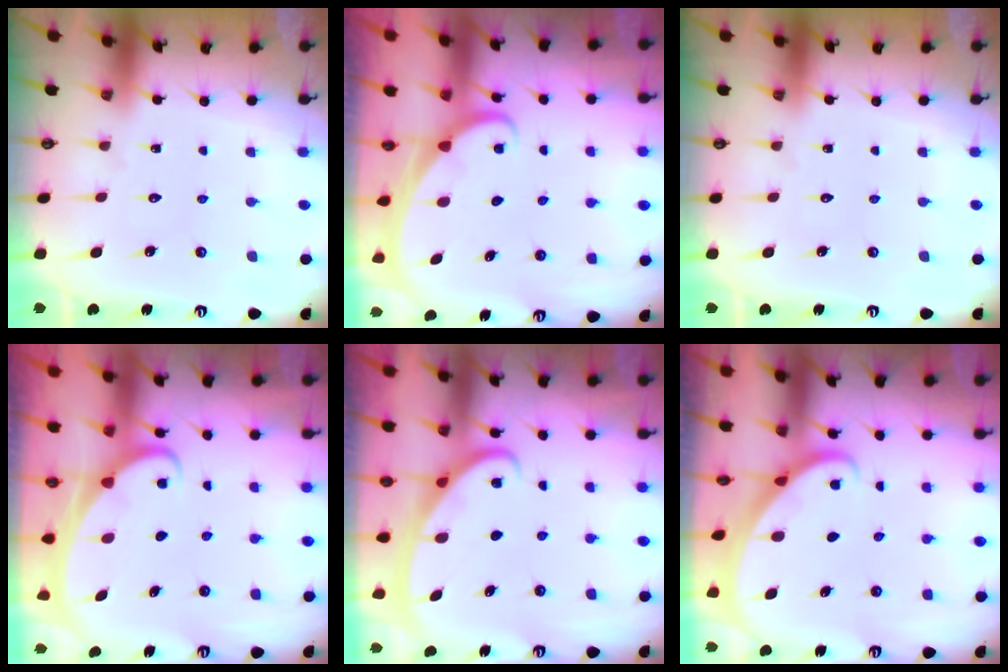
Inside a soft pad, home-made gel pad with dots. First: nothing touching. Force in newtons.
{"total": 1.6, "press": 1.6, "slide": 0.1}
{"total": 0.0}
{"total": 2.4, "press": 2.4, "slide": 0.3}
{"total": 2.7, "press": 2.6, "slide": 0.4}
{"total": 1.8, "press": 1.8, "slide": 0.1}